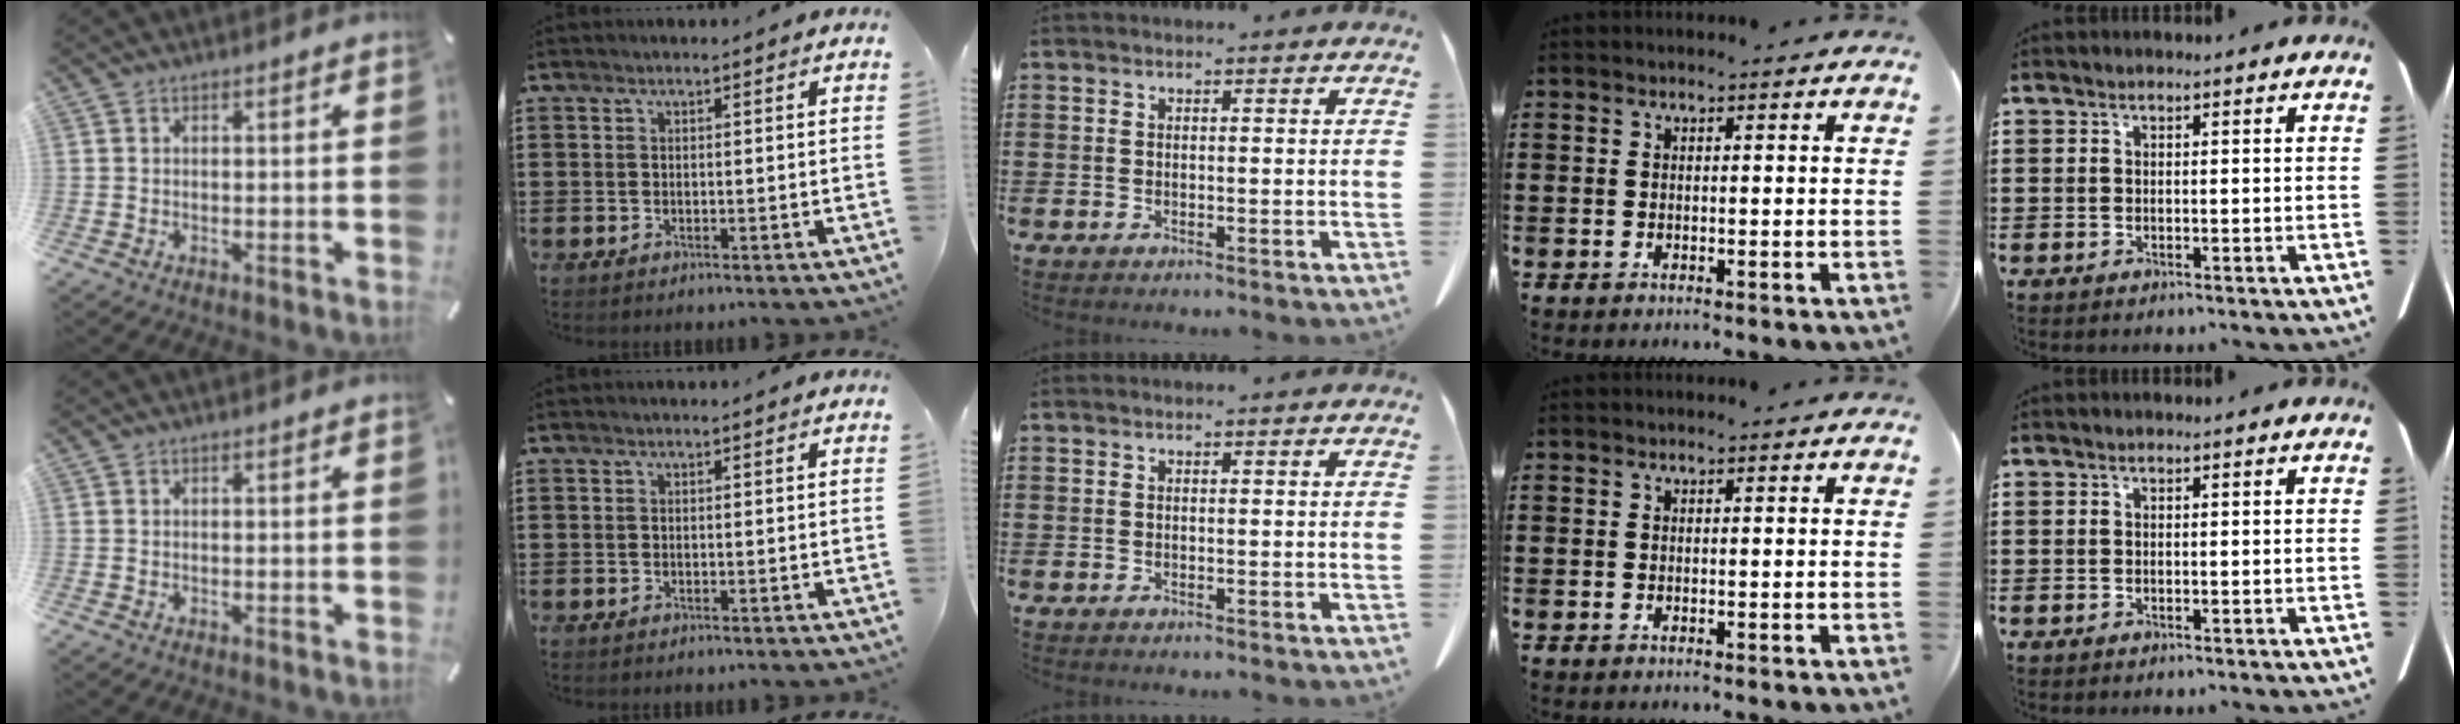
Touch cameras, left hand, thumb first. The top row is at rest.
{}